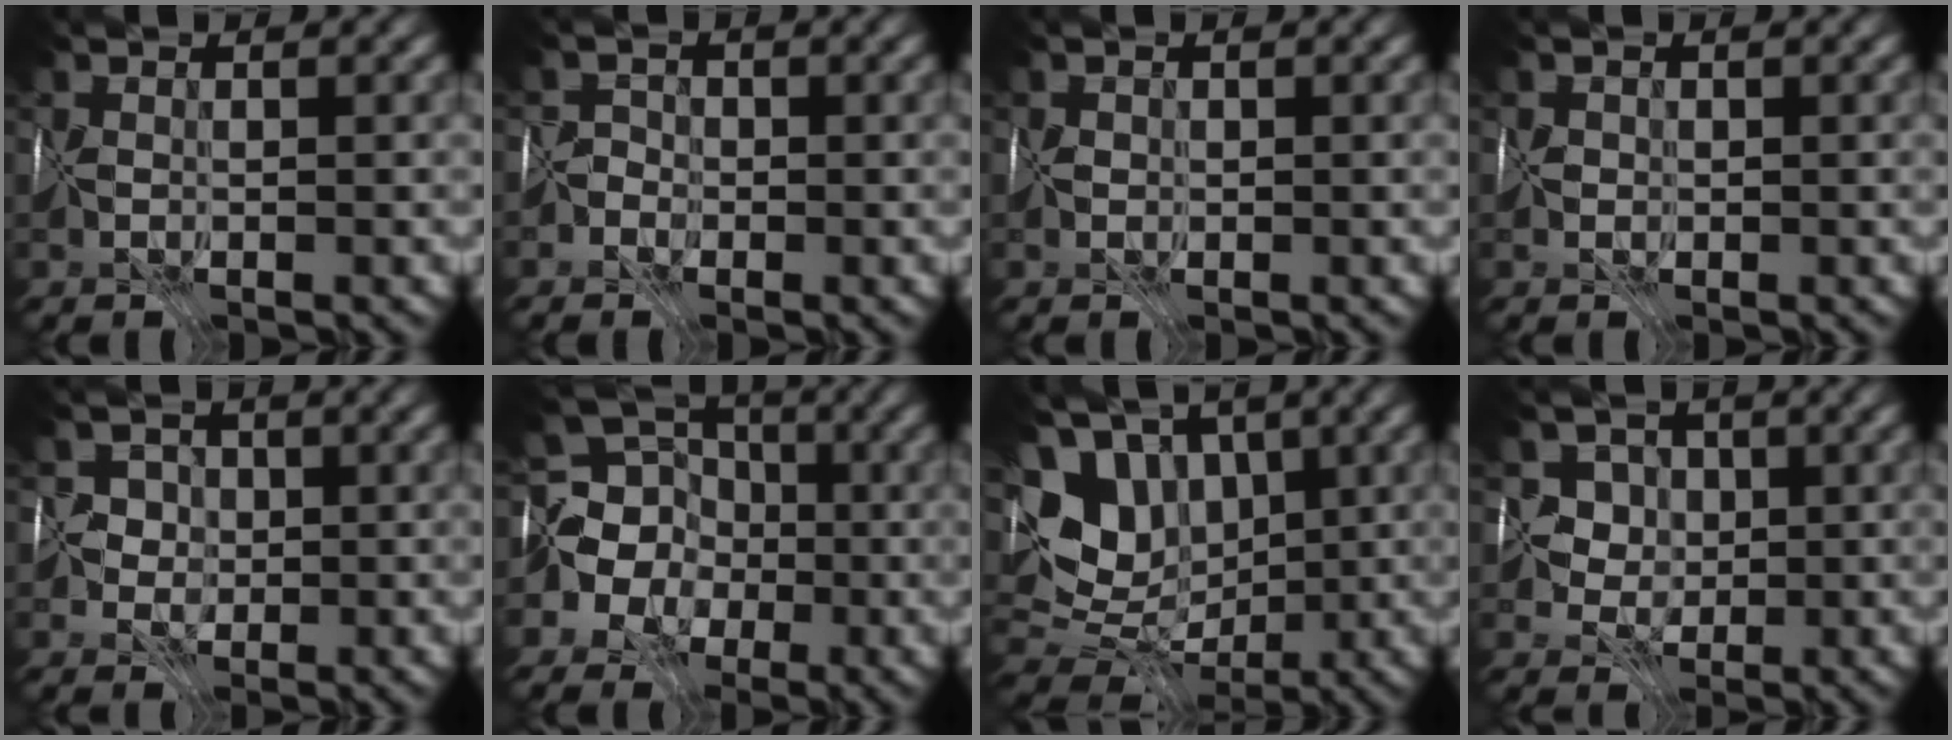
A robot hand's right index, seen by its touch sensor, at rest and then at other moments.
{"total": 1.6, "force": [-1.3, 0.2, -1.0], "torque": [0.039, 0.012, -0.034]}
{"total": 0.7, "force": [-0.1, 0.7, 0.1], "torque": [0.000, 0.005, -0.008]}
{"total": 0.6, "force": [-0.1, 0.5, -0.3], "torque": [0.013, 0.008, -0.008]}
{"total": 2.5, "force": [0.4, 2.4, 0.4], "torque": [0.023, 0.028, -0.021]}
{"total": 7.4, "force": [-1.5, 6.9, 2.1], "torque": [-0.036, 0.015, -0.066]}
{"total": 8.9, "force": [2.1, 7.5, 4.4], "torque": [-0.077, 0.020, 0.018]}
{"total": 3.8, "force": [1.7, 3.2, 1.0], "torque": [0.011, 0.018, 0.004]}